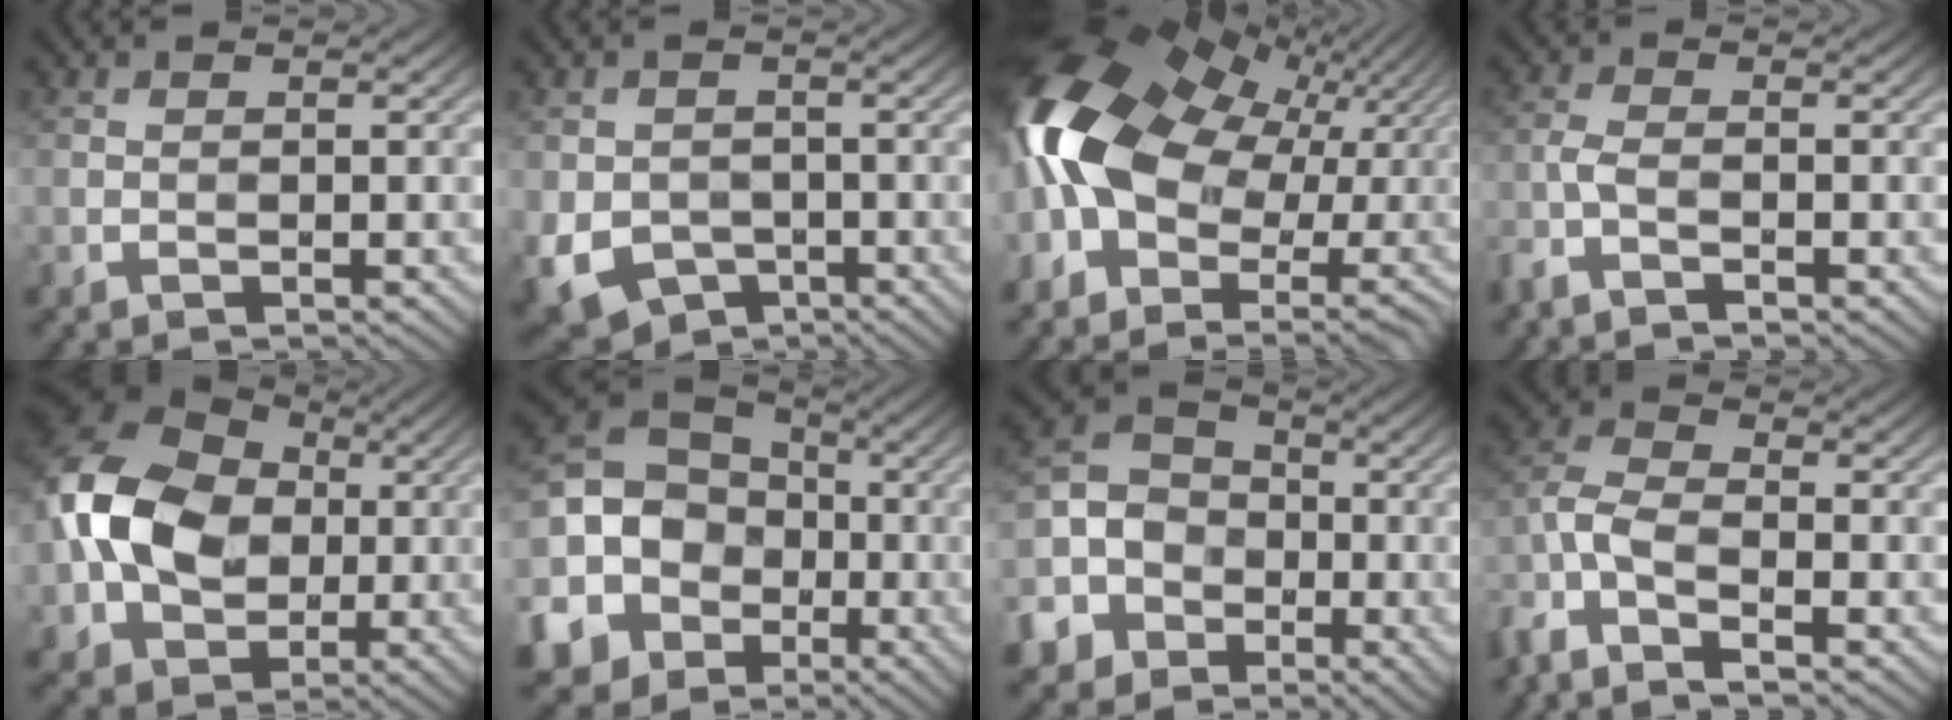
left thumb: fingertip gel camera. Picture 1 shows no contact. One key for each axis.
{"total": 7.4, "fx": -2.9, "fy": 5.7, "fz": 3.7, "tx": -0.091, "ty": -0.030, "tz": -0.043}
{"total": 15.8, "fx": -1.5, "fy": 10.4, "fz": 11.8, "tx": -0.257, "ty": -0.011, "tz": -0.018}
{"total": 2.8, "fx": -2.1, "fy": 0.5, "fz": 1.7, "tx": -0.049, "ty": -0.008, "tz": -0.056}
{"total": 14.6, "fx": 0.5, "fy": 11.3, "fz": 9.3, "tx": -0.230, "ty": 0.005, "tz": 0.009}
{"total": 16.6, "fx": -5.2, "fy": 14.5, "fz": 6.4, "tx": -0.192, "ty": -0.039, "tz": -0.119}
{"total": 11.0, "fx": -5.2, "fy": 8.9, "fz": 3.9, "tx": -0.104, "ty": -0.039, "tz": -0.115}
{"total": 6.7, "fx": -4.7, "fy": 2.1, "fz": 4.2, "tx": -0.102, "ty": -0.005, "tz": -0.114}